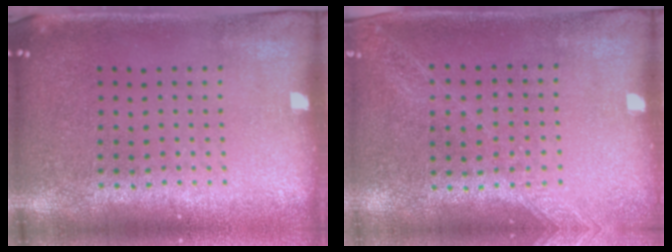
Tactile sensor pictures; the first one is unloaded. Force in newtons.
{"total": 1.3, "press": 1.2, "slide": 0.2}